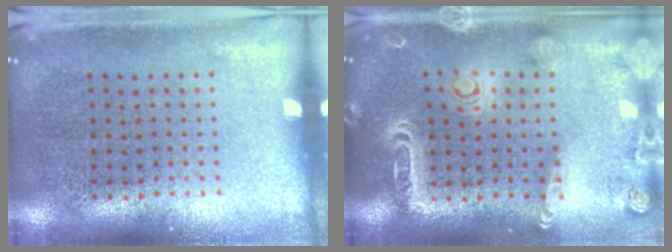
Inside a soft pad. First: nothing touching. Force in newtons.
{"total": 2.0, "press": 1.9, "slide": 0.6}